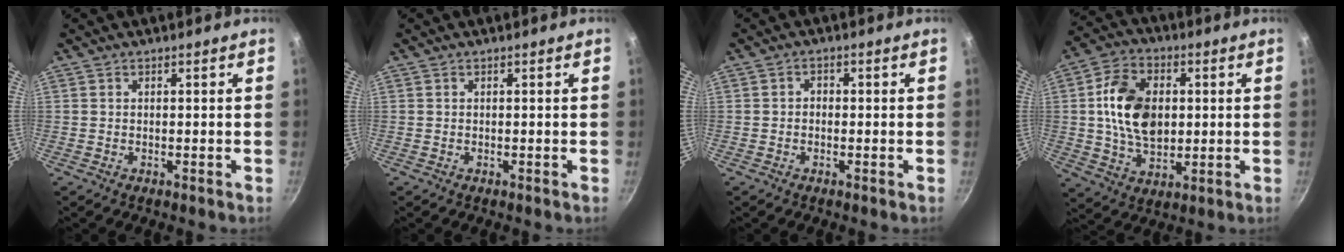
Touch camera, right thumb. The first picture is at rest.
{"total": 0.0}
{"total": 1.6, "force": [-0.2, 1.3, 0.9], "torque": [-0.013, 0.008, -0.006]}
{"total": 14.5, "force": [1.6, 9.9, 10.5], "torque": [-0.164, 0.001, 0.025]}